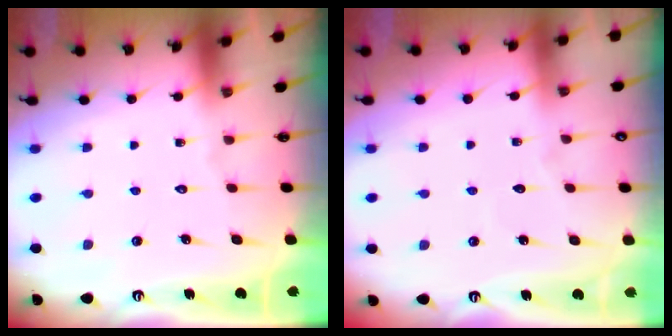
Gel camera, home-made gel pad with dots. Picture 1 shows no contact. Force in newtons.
{"total": 2.6, "press": 2.6, "slide": 0.4}